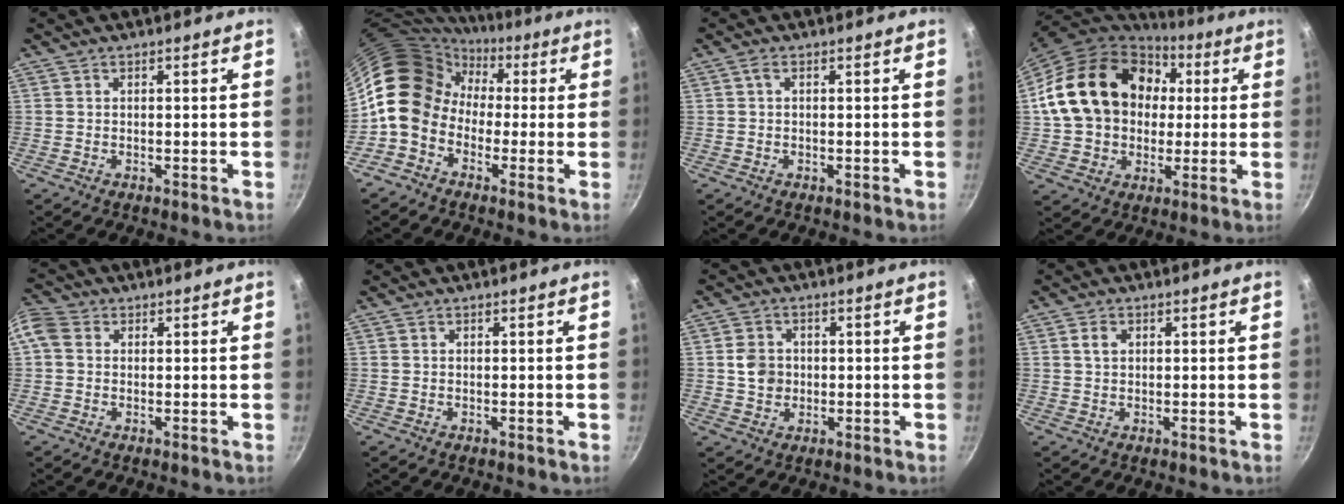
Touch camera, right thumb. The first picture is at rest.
{"total": 13.0, "force": [-0.1, 10.9, 7.1], "torque": [-0.089, 0.034, -0.025]}
{"total": 1.2, "force": [0.2, 0.6, 1.0], "torque": [-0.026, 0.006, 0.001]}
{"total": 22.2, "force": [3.7, 17.5, 13.2], "torque": [-0.209, 0.034, 0.067]}
{"total": 4.4, "force": [0.7, 3.6, 2.5], "torque": [-0.053, 0.012, -0.001]}
{"total": 0.0}
{"total": 4.8, "force": [0.1, 4.2, 2.3], "torque": [-0.024, 0.008, -0.001]}
{"total": 2.1, "force": [0.6, 1.6, 1.3], "torque": [-0.017, 0.004, 0.011]}